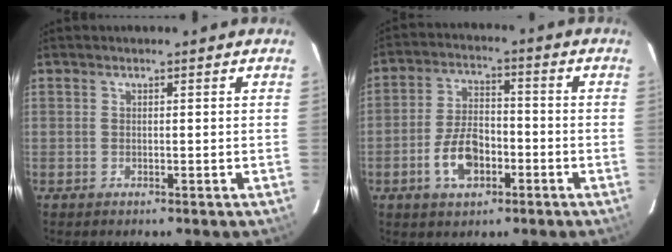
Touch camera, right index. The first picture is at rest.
{"total": 9.0, "force": [-3.8, 5.0, 6.5], "torque": [-0.133, 0.011, -0.061]}